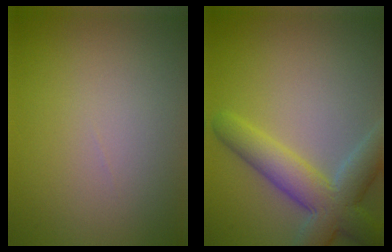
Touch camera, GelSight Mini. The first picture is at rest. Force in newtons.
{"total": 6.5, "press": 6.5, "slide": 0.4}